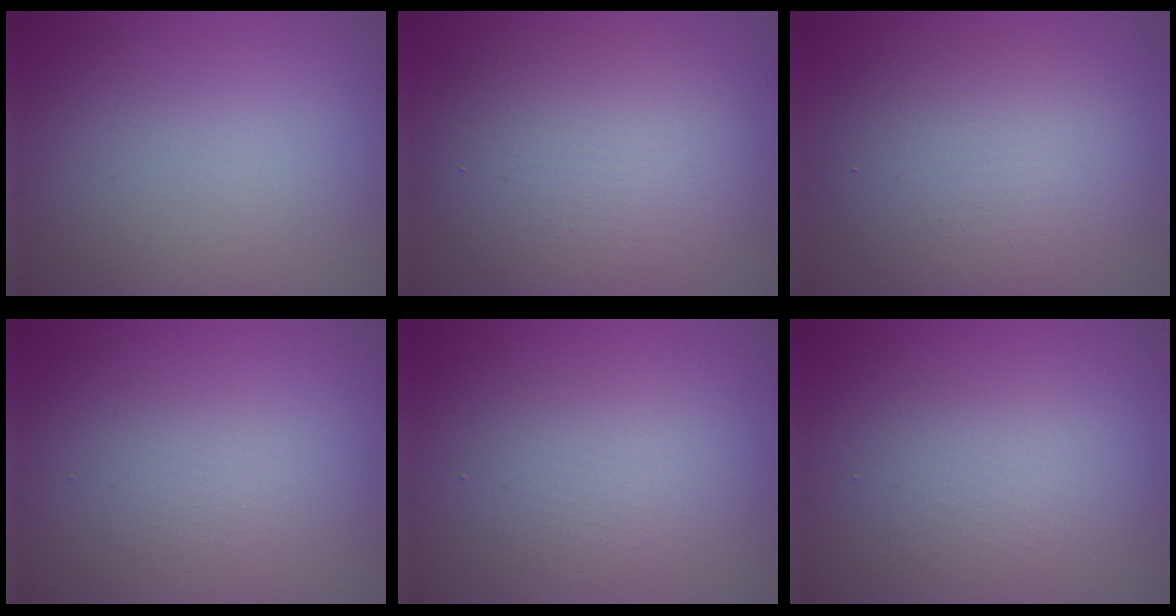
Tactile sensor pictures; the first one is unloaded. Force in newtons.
{"total": 7.5, "press": 7.5, "slide": 0.3}
{"total": 5.9, "press": 5.9, "slide": 0.2}
{"total": 1.4, "press": 1.4, "slide": 0.1}
{"total": 2.5, "press": 2.5, "slide": 0.2}
{"total": 2.1, "press": 2.1, "slide": 0.0}